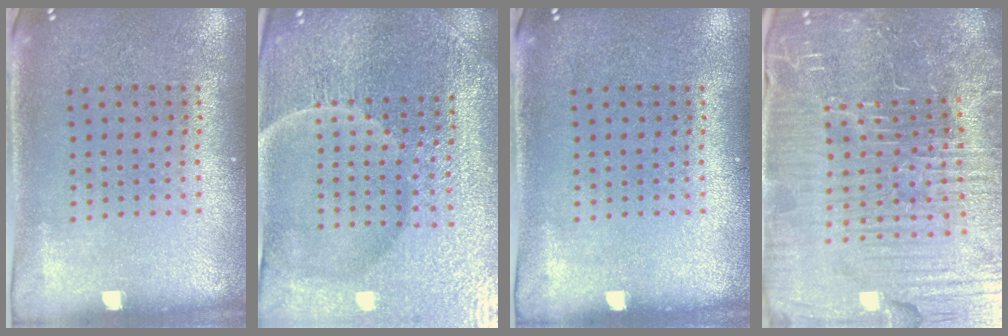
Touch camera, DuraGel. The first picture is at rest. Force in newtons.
{"total": 5.6, "press": 5.2, "slide": 2.1}
{"total": 0.0}
{"total": 7.5, "press": 6.6, "slide": 3.5}